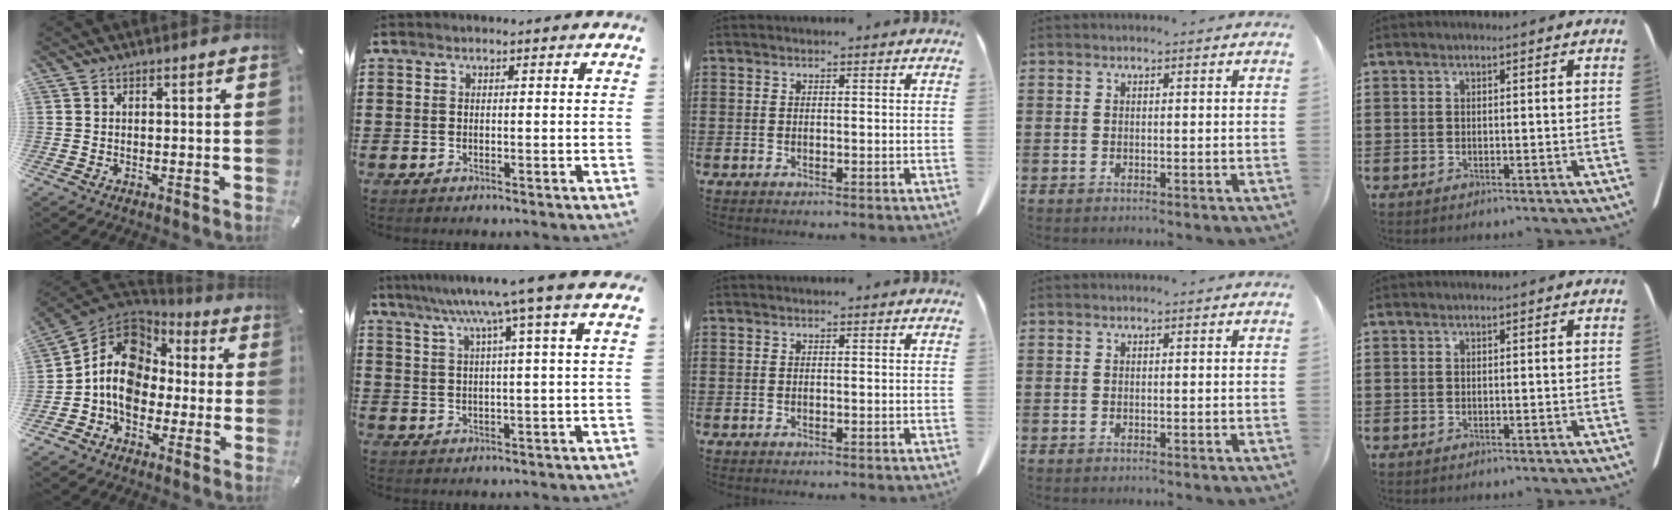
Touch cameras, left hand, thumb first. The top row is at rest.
{"thumb": {"total": 12.6, "force": [-1.1, 10.6, 6.7], "torque": [-0.150, 0.008, -0.018]}, "index": {"total": 8.2, "force": [5.1, -1.2, 6.3], "torque": [-0.130, -0.021, 0.080]}}